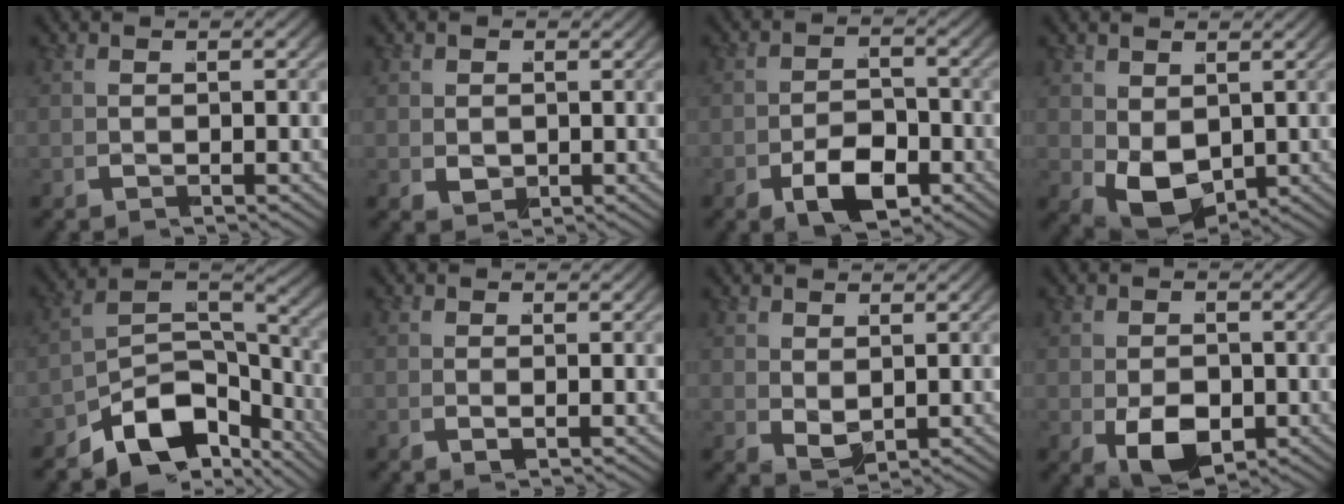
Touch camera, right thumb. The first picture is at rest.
{"total": 1.9, "force": [0.2, 1.7, 1.0], "torque": [-0.020, -0.017, 0.009]}
{"total": 4.8, "force": [-2.8, 2.9, 2.7], "torque": [-0.038, -0.022, -0.046]}
{"total": 6.0, "force": [-1.7, 4.4, 3.6], "torque": [-0.096, -0.051, -0.009]}
{"total": 9.2, "force": [-5.2, 5.1, 5.6], "torque": [-0.110, -0.033, -0.088]}
{"total": 0.0}
{"total": 2.1, "force": [0.5, 1.5, 1.3], "torque": [-0.024, -0.015, 0.015]}
{"total": 5.3, "force": [-1.9, 3.7, 3.3], "torque": [-0.079, -0.045, -0.017]}